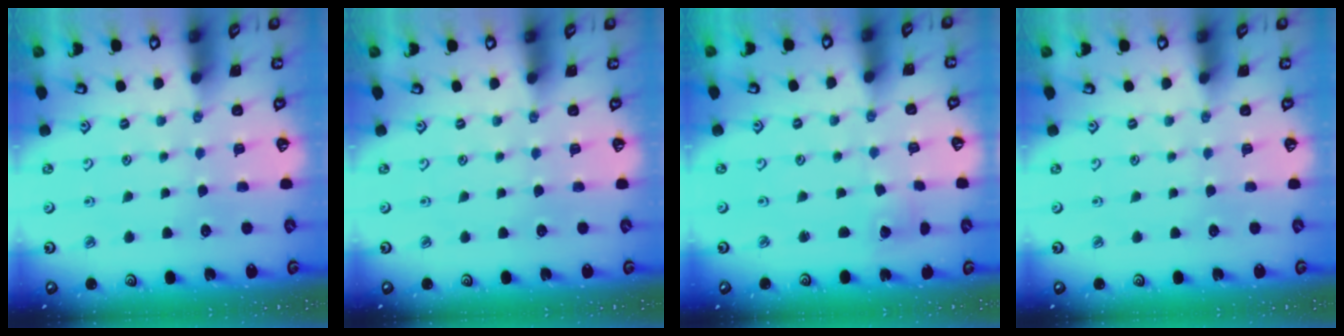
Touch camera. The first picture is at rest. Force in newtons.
{"total": 0.0}
{"total": 2.0, "press": 2.0, "slide": 0.1}
{"total": 0.0}